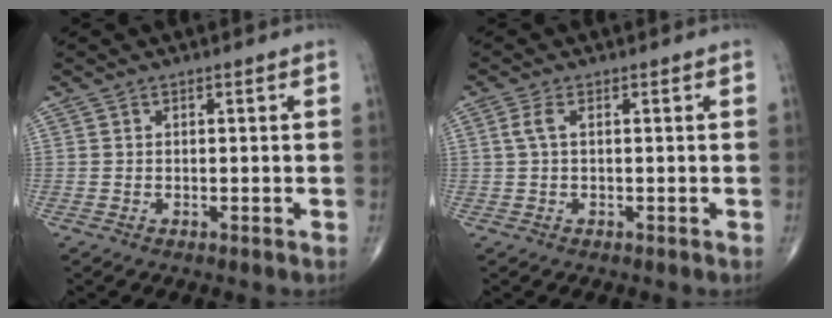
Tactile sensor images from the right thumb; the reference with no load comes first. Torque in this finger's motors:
{"motor_torque": [-0.16, 0.19, 0.05, 0.08, 0.07]}